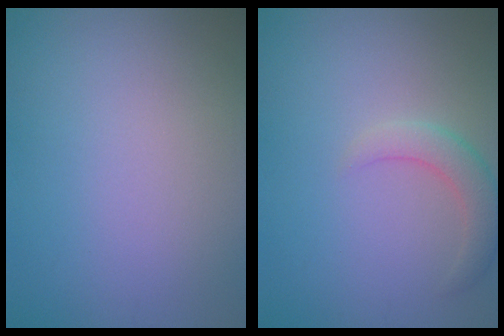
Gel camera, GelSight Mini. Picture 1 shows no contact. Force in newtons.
{"total": 2.5, "press": 2.5, "slide": 0.2}